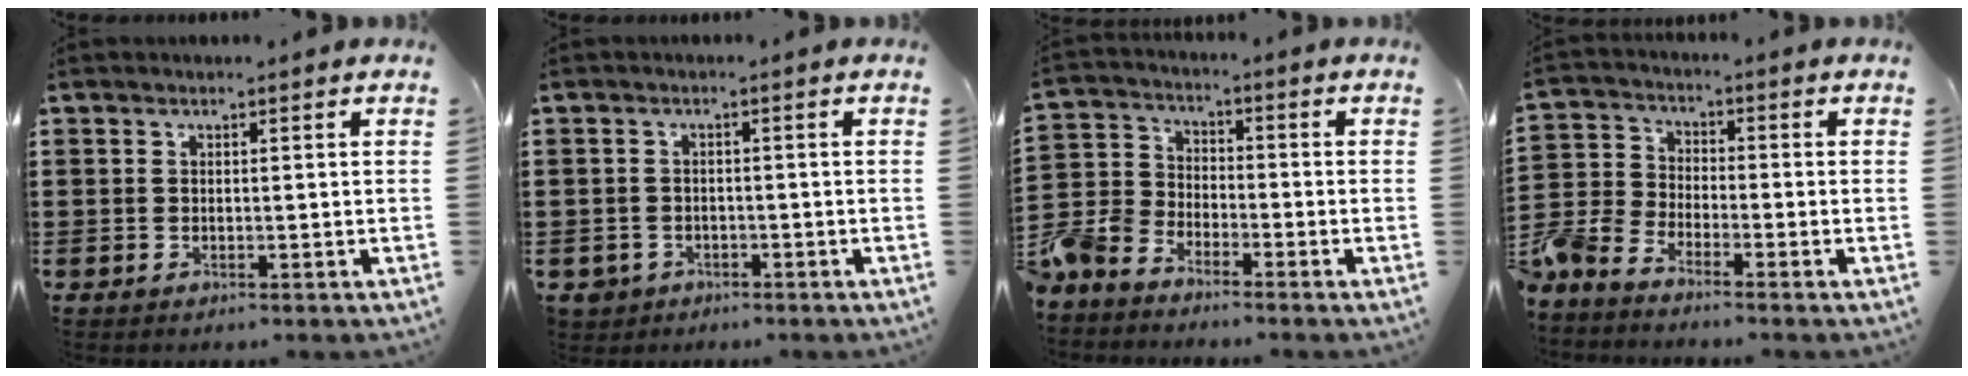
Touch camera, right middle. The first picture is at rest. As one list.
[{"total": 1.7, "force": [-1.2, 1.2, 0.1], "torque": [-0.009, 0.000, -0.029]}, {"total": 6.9, "force": [-6.2, 2.8, 1.0], "torque": [-0.054, 0.004, -0.131]}, {"total": 5.7, "force": [-5.2, 1.7, 1.3], "torque": [-0.062, -0.002, -0.113]}]